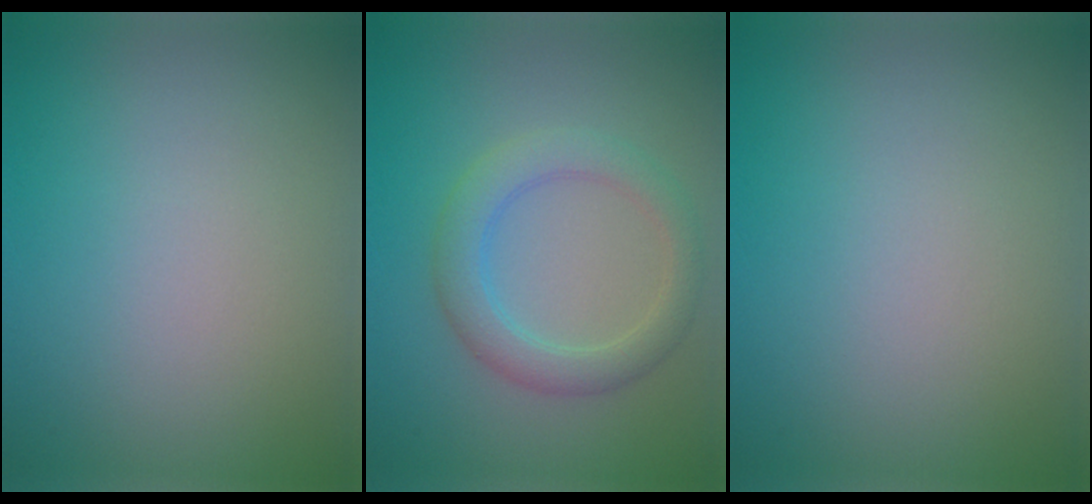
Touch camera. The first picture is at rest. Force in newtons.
{"total": 3.7, "press": 3.7, "slide": 0.2}
{"total": 0.0}